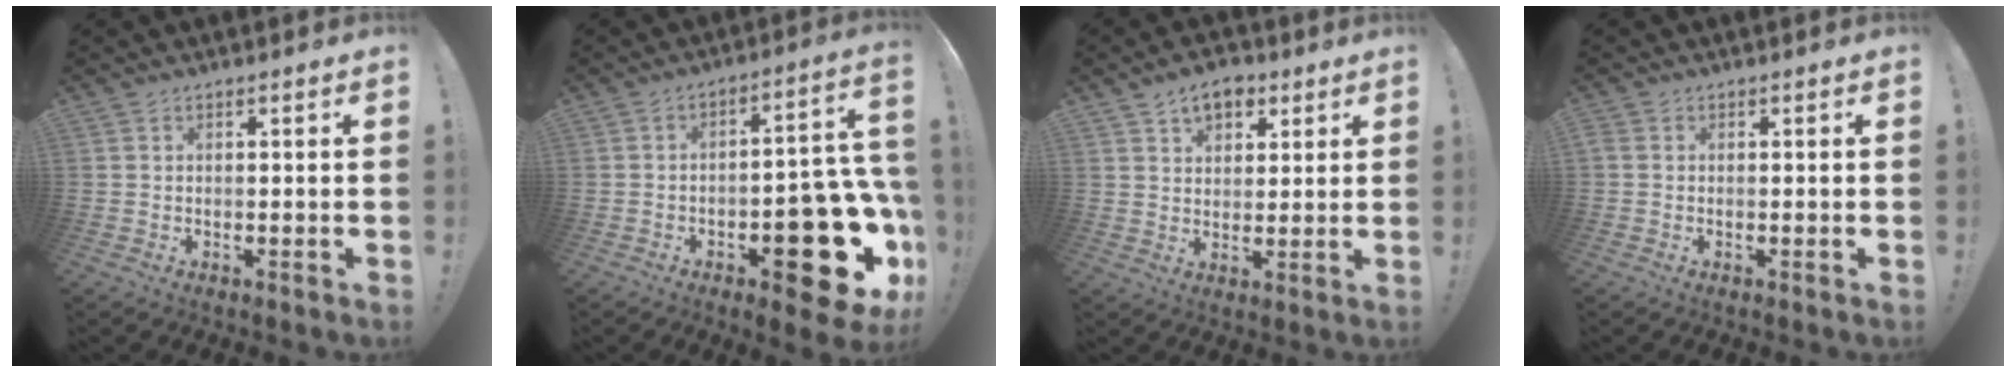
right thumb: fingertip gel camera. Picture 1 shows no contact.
{"total": 21.6, "force": [-8.7, 9.4, 17.5], "torque": [-0.177, 0.049, -0.118]}
{"total": 7.7, "force": [4.3, 5.2, 3.7], "torque": [-0.054, -0.012, 0.081]}
{"total": 0.8, "force": [-0.2, 0.7, 0.4], "torque": [-0.011, 0.003, -0.002]}